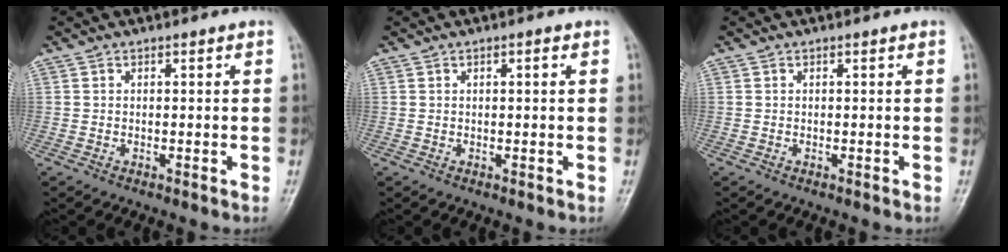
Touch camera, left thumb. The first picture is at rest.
{"total": 0.8, "force": [0.4, 0.2, 0.7], "torque": [-0.011, 0.001, 0.005]}
{"total": 0.0}